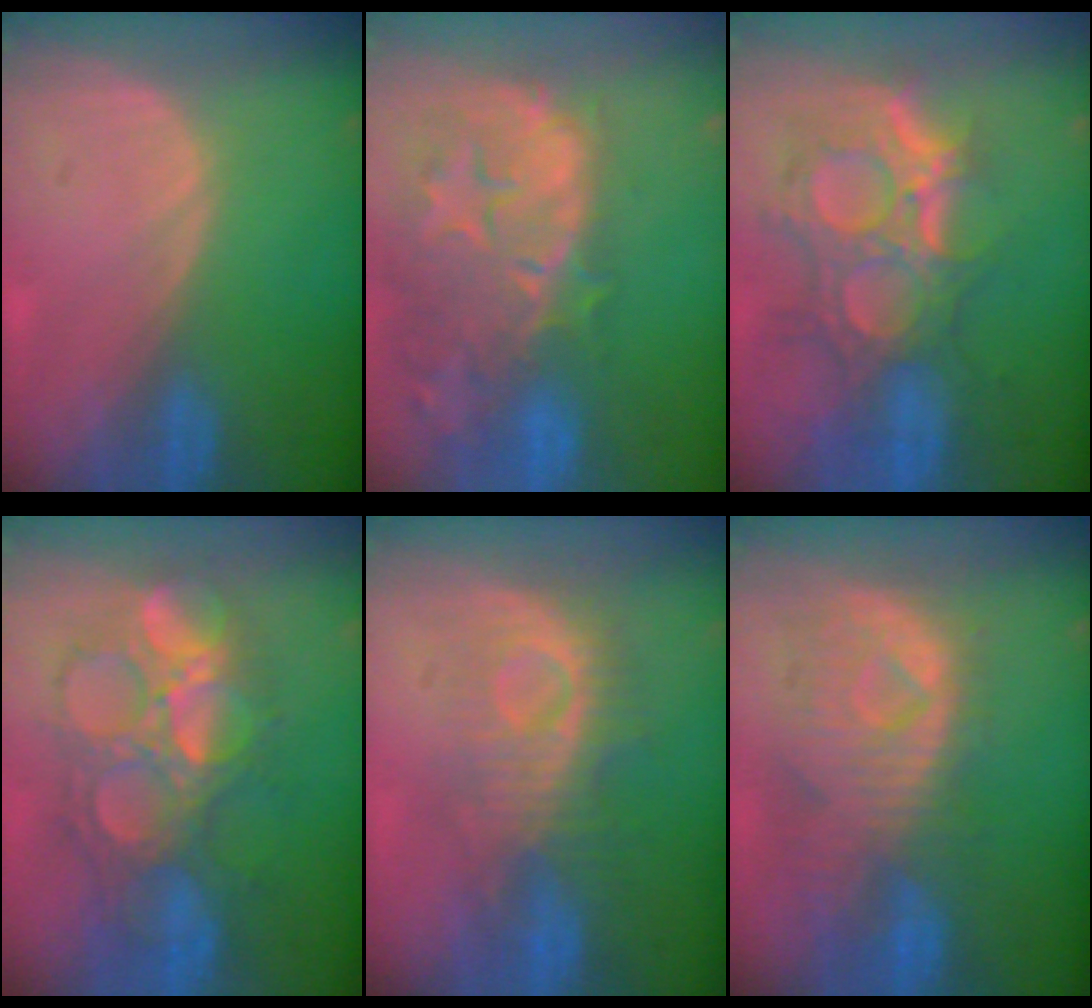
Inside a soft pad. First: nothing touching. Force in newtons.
{"total": 14.6, "press": 11.7, "slide": 8.7}
{"total": 12.0, "press": 10.7, "slide": 5.4}
{"total": 10.6, "press": 10.5, "slide": 0.7}
{"total": 8.7, "press": 8.5, "slide": 2.0}
{"total": 10.7, "press": 9.5, "slide": 4.9}